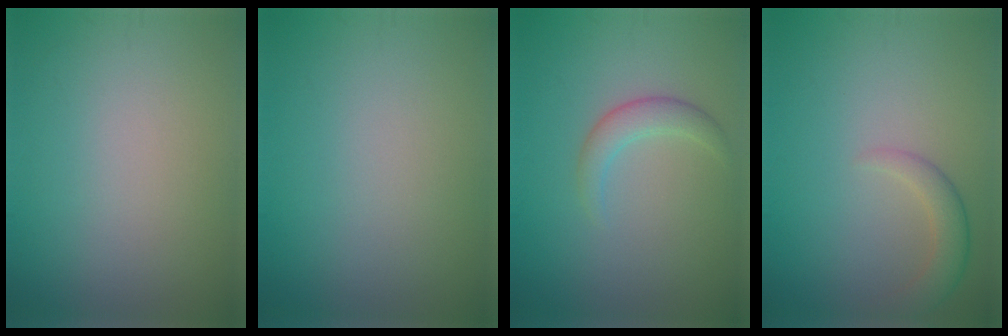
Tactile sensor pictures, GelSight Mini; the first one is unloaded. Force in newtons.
{"total": 0.0}
{"total": 2.2, "press": 2.2, "slide": 0.2}
{"total": 2.4, "press": 2.4, "slide": 0.2}